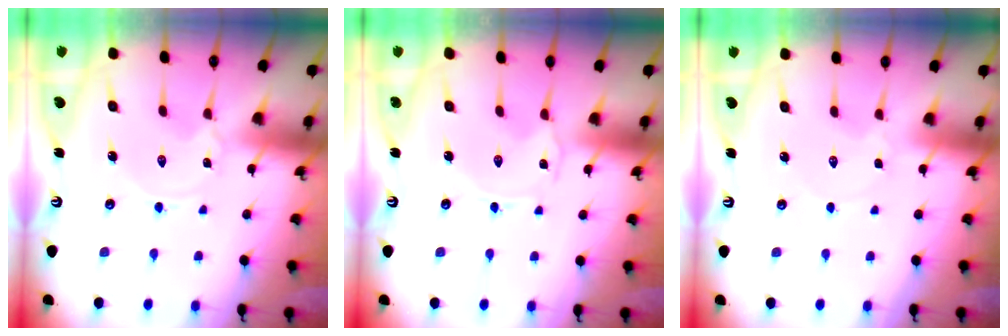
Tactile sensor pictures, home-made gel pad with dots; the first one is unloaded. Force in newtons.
{"total": 0.0}
{"total": 1.0, "press": 1.0, "slide": 0.1}